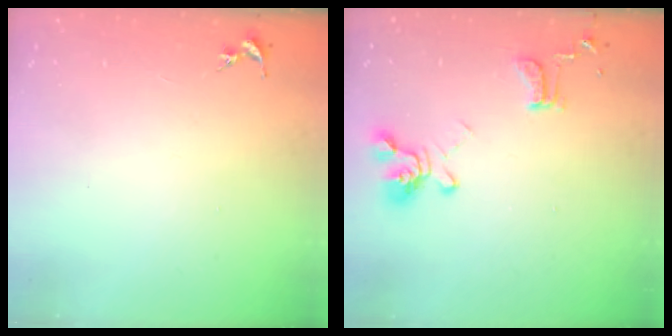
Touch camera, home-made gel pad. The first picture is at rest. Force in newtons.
{"total": 14.3, "press": 14.3, "slide": 1.3}